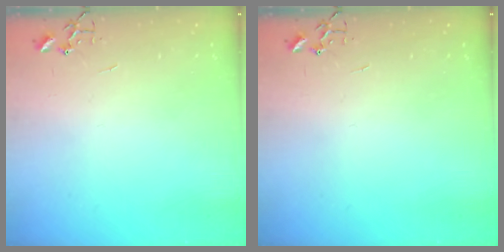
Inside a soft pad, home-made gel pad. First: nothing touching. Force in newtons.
{"total": 0.0}